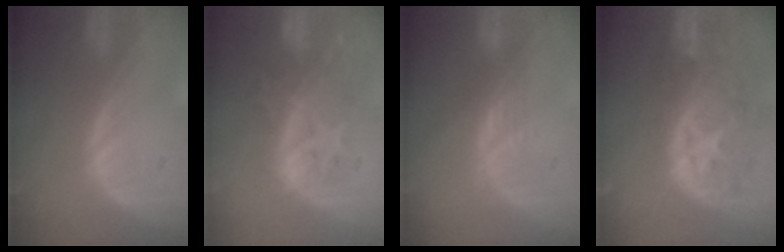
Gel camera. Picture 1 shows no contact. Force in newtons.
{"total": 9.9, "press": 8.7, "slide": 4.7}
{"total": 2.5, "press": 2.1, "slide": 1.4}
{"total": 11.1, "press": 9.8, "slide": 5.2}